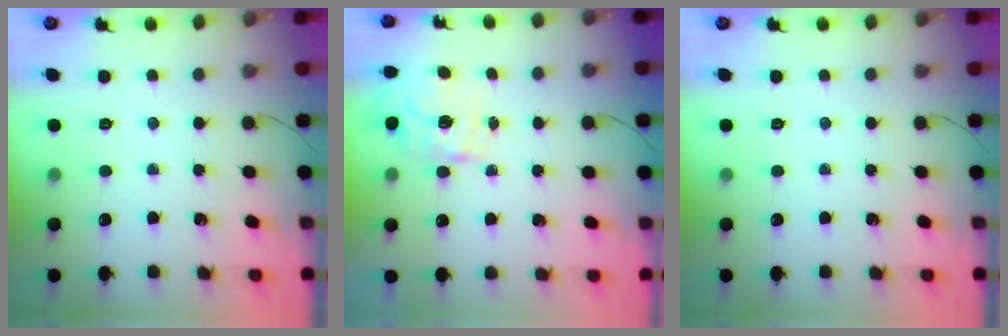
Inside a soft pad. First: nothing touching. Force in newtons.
{"total": 2.1, "press": 0.6, "slide": 2.0}
{"total": 0.0}